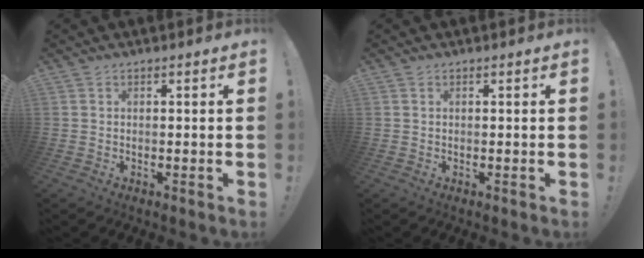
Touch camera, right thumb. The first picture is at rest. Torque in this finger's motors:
{"motor_torque": [-0.17, 0.08, 0.15, -0.06, 0.04]}